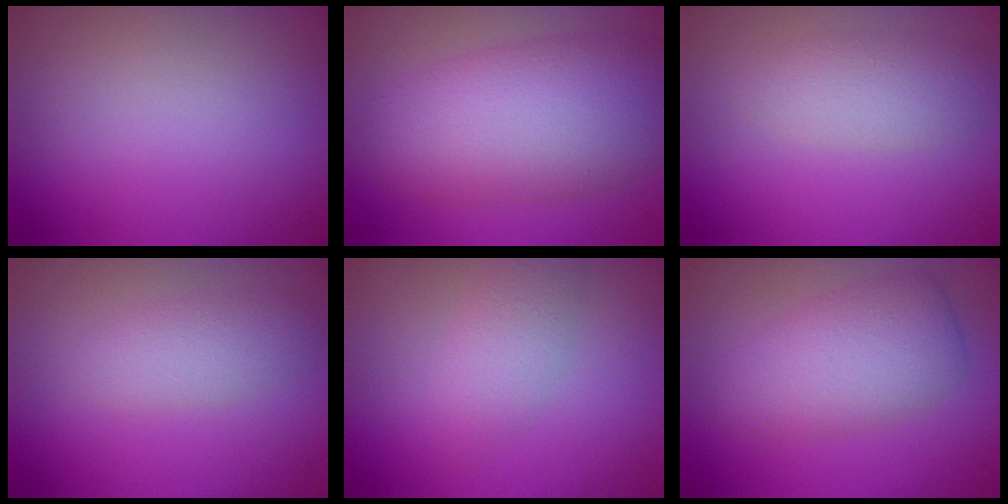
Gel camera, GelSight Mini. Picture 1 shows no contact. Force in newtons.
{"total": 9.4, "press": 9.4, "slide": 0.5}
{"total": 2.9, "press": 2.9, "slide": 0.1}
{"total": 2.5, "press": 2.5, "slide": 0.1}
{"total": 2.6, "press": 2.6, "slide": 0.0}
{"total": 5.3, "press": 5.3, "slide": 0.1}